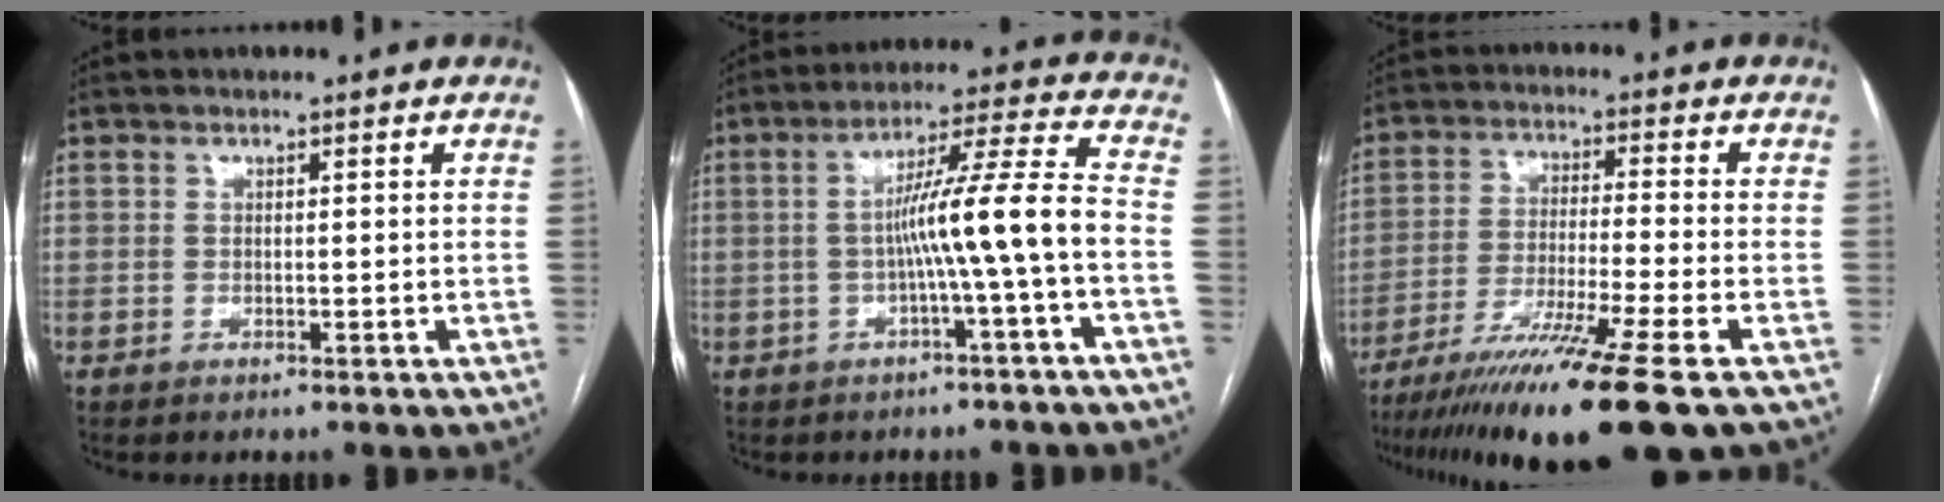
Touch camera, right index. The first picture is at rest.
{"total": 10.0, "force": [-2.1, -1.5, 9.6], "torque": [-0.158, 0.021, -0.033]}
{"total": 16.0, "force": [-11.4, -1.8, 11.2], "torque": [-0.189, -0.050, -0.192]}